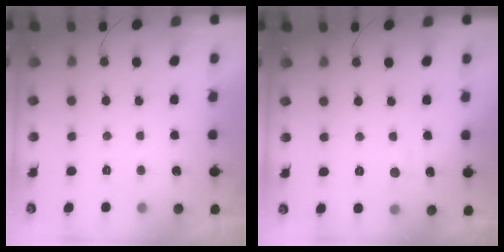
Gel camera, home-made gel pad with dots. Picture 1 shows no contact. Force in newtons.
{"total": 5.4, "press": 5.4, "slide": 0.7}